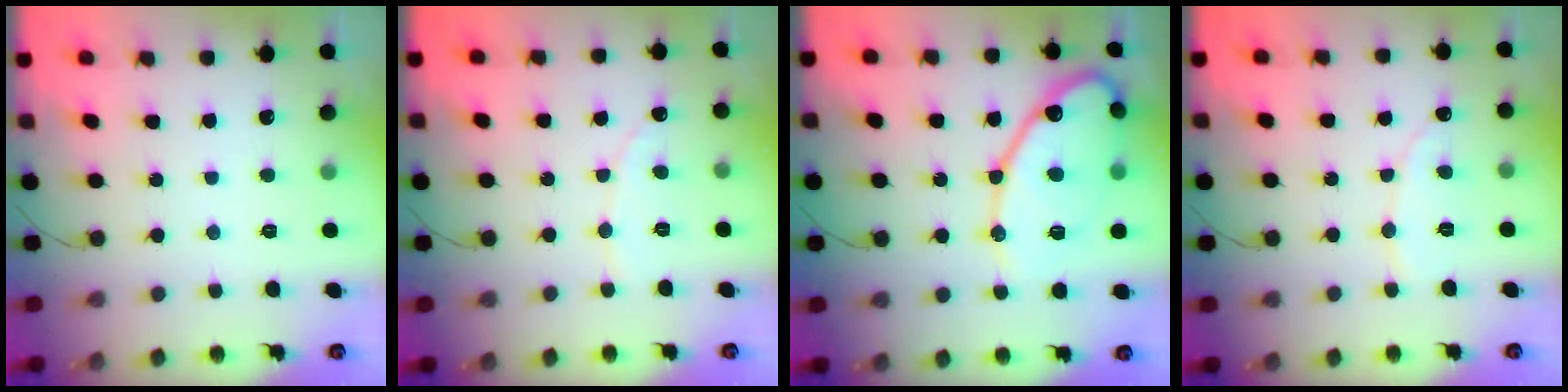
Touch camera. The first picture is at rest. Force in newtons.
{"total": 1.9, "press": 1.8, "slide": 0.2}
{"total": 16.3, "press": 16.2, "slide": 1.6}
{"total": 5.6, "press": 5.6, "slide": 0.4}